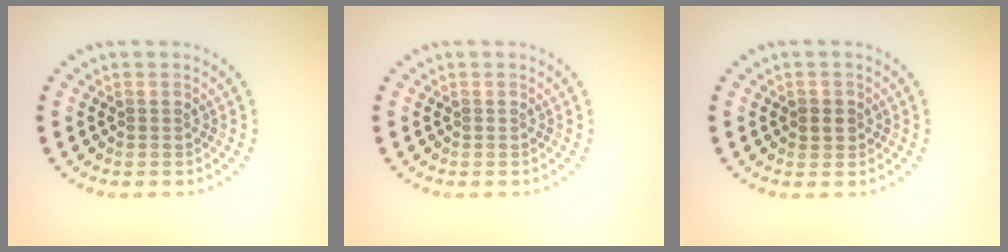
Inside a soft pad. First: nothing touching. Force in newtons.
{"total": 0.0}
{"total": 1.5, "press": 1.4, "slide": 0.4}